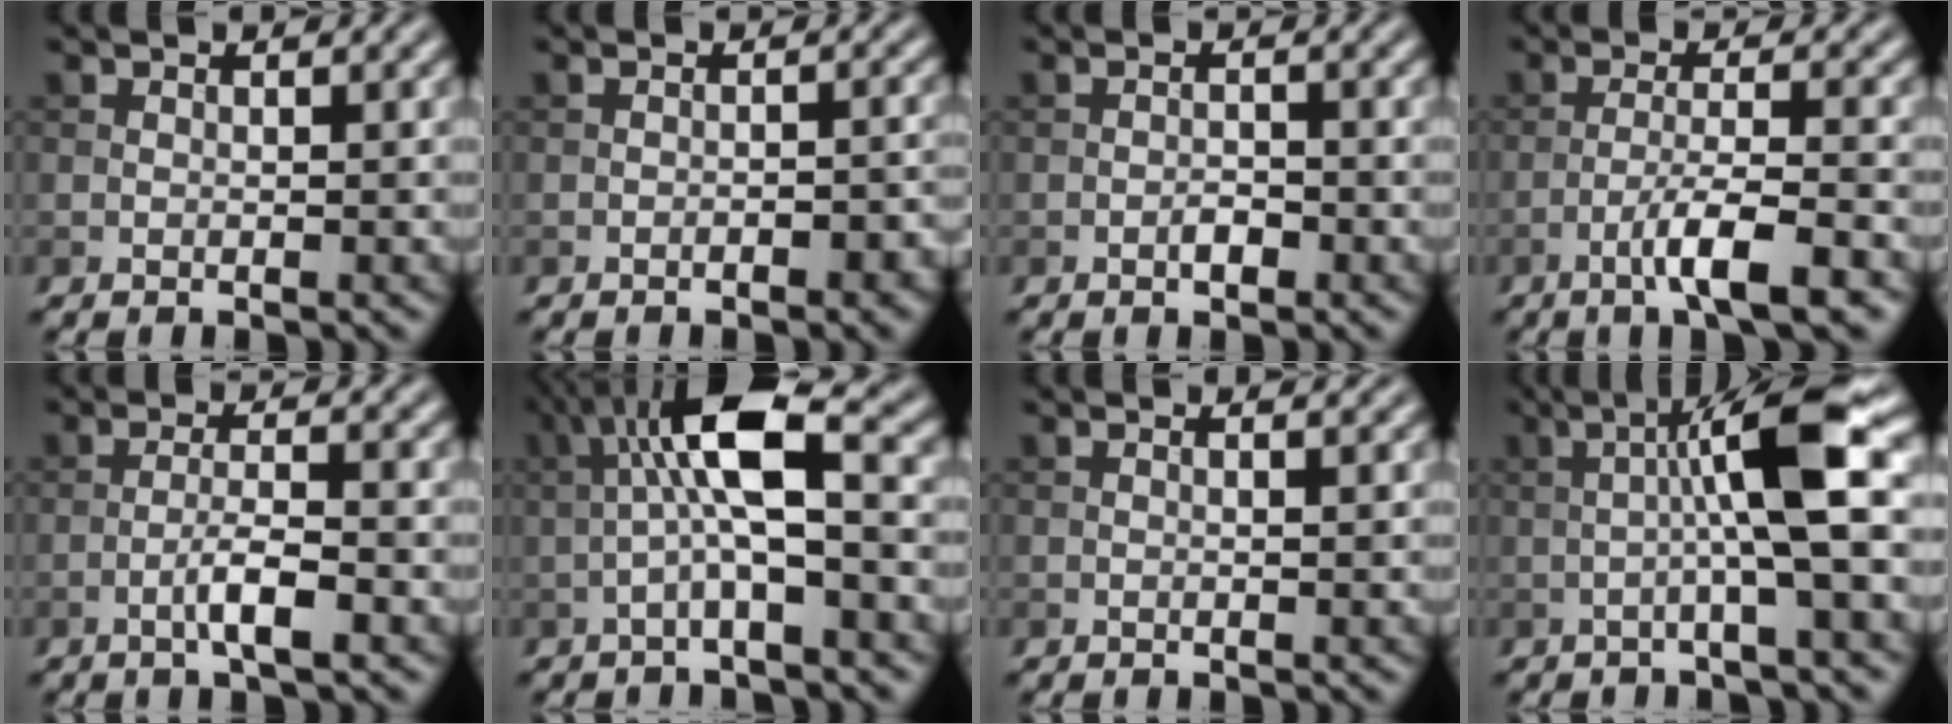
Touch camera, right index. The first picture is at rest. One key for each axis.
{"total": 2.4, "fx": -1.2, "fy": 0.8, "fz": 1.9, "tx": -0.032, "ty": 0.003, "tz": -0.017}
{"total": 1.3, "fx": -0.6, "fy": 0.5, "fz": 1.0, "tx": -0.018, "ty": 0.002, "tz": -0.013}
{"total": 5.1, "fx": -2.7, "fy": 0.6, "fz": 4.3, "tx": -0.073, "ty": 0.005, "tz": -0.050}
{"total": 3.1, "fx": -1.4, "fy": 0.4, "fz": 2.8, "tx": -0.051, "ty": 0.008, "tz": -0.030}
{"total": 7.3, "fx": 0.0, "fy": 1.6, "fz": 7.1, "tx": -0.129, "ty": 0.028, "tz": -0.013}
{"total": 1.6, "fx": 0.9, "fy": 0.7, "fz": 1.1, "tx": -0.010, "ty": 0.003, "tz": -0.006}
{"total": 7.7, "fx": 0.3, "fy": 0.9, "fz": 7.6, "tx": -0.121, "ty": 0.017, "tz": -0.001}